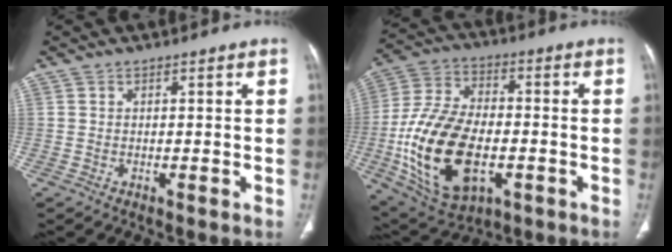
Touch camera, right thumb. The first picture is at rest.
{"total": 22.0, "force": [-4.9, 12.7, 17.2], "torque": [-0.324, 0.012, -0.071]}